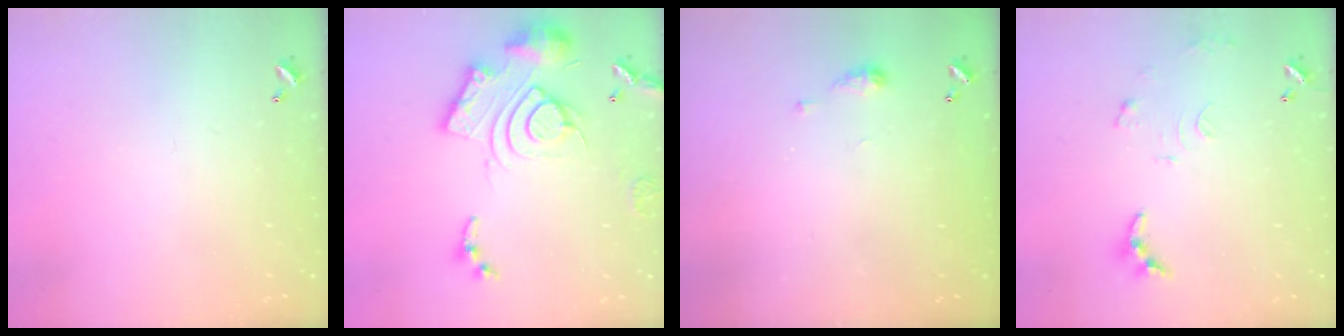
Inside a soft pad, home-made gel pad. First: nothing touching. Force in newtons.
{"total": 19.5, "press": 19.4, "slide": 2.0}
{"total": 4.8, "press": 4.7, "slide": 0.6}
{"total": 9.3, "press": 9.3, "slide": 0.6}